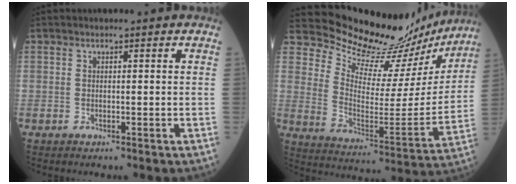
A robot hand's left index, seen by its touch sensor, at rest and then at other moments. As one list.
[{"total": 21.1, "force": [20.0, 5.1, 4.3], "torque": [-0.071, -0.068, 0.270]}]